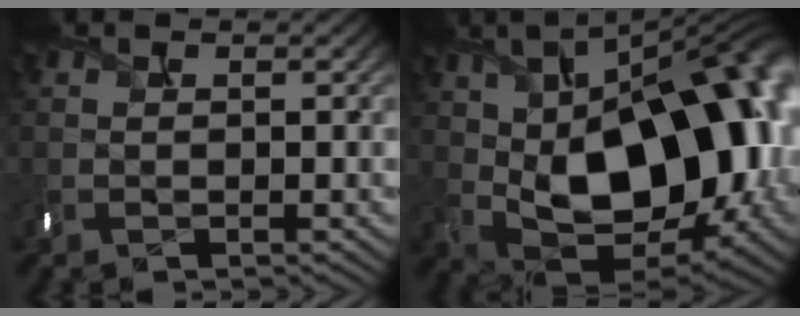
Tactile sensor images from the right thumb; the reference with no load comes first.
{"total": 21.3, "force": [0.5, 12.7, 17.0], "torque": [-0.257, -0.016, 0.009]}